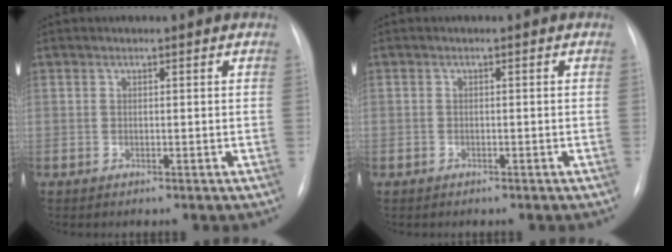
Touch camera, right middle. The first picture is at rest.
{"total": 0.6, "force": [-0.4, 0.4, 0.1], "torque": [-0.011, 0.002, -0.006]}